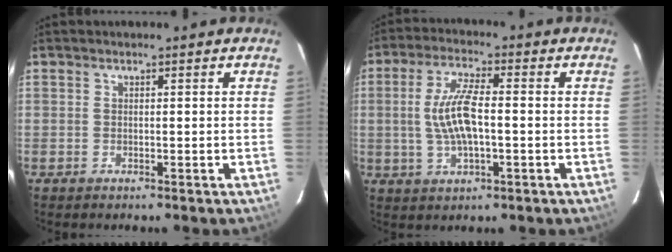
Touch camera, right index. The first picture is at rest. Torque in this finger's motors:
{"motor_torque": [0.45, -0.01, 0.60, 0.13]}